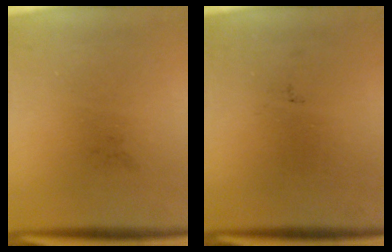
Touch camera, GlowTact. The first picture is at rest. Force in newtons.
{"total": 0.0}